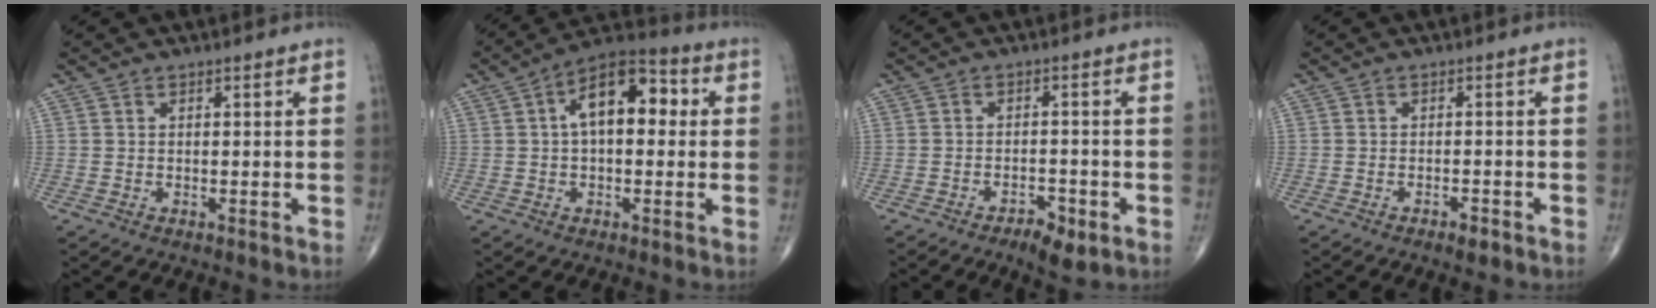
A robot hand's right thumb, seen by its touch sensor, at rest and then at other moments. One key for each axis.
{"total": 12.4, "fx": 2.1, "fy": 6.6, "fz": 10.3, "tx": -0.148, "ty": 0.033, "tz": 0.020}
{"total": 4.6, "fx": -2.6, "fy": 1.8, "fz": 3.2, "tx": -0.047, "ty": 0.011, "tz": -0.037}
{"total": 1.8, "fx": -1.3, "fy": 0.6, "fz": 1.1, "tx": -0.022, "ty": 0.004, "tz": -0.020}